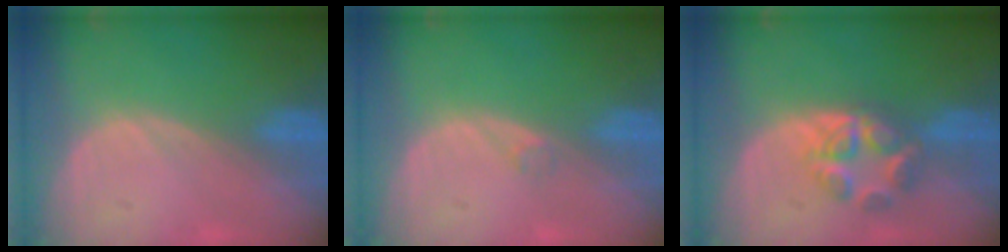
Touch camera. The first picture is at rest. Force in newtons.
{"total": 0.8, "press": 0.8, "slide": 0.1}
{"total": 5.9, "press": 5.5, "slide": 2.2}